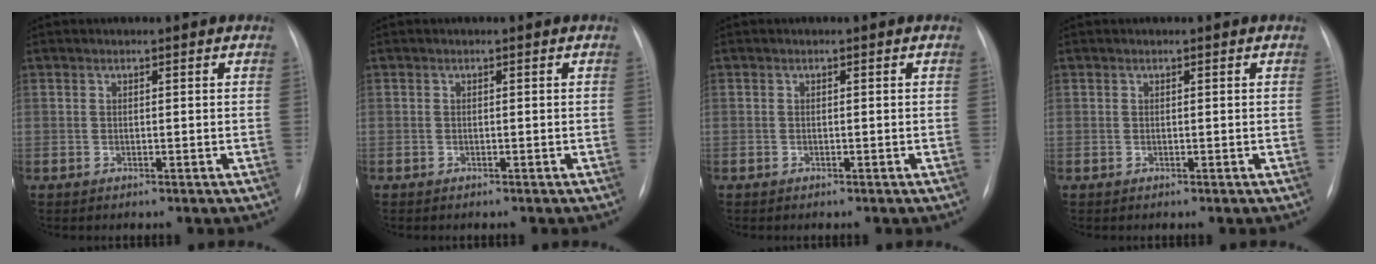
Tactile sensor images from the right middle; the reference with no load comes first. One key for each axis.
{"total": 0.0}
{"total": 0.0}
{"total": 0.0}